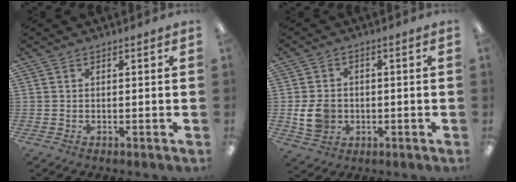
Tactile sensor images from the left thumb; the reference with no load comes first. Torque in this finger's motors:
{"motor_torque": [0.04, 0.16, 0.10, -0.10, 0.03]}